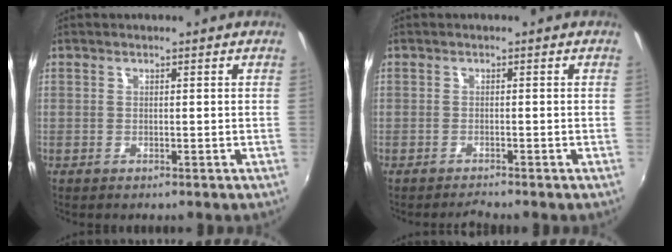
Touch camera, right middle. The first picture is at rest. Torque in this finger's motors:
{"motor_torque": [0.04, -0.03, -0.01, 0.00]}